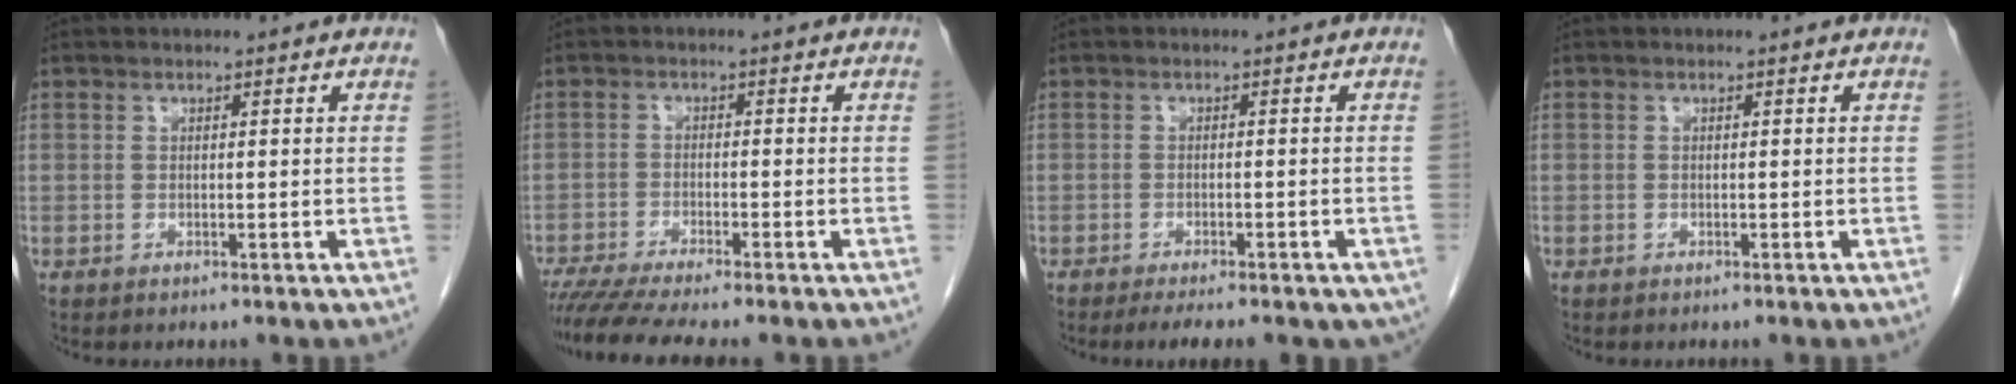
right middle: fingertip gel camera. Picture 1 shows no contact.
{"total": 8.5, "force": [-7.3, -0.3, 4.3], "torque": [-0.061, -0.020, -0.119]}
{"total": 9.6, "force": [-7.3, 3.0, 5.5], "torque": [-0.069, -0.005, -0.091]}
{"total": 0.0}